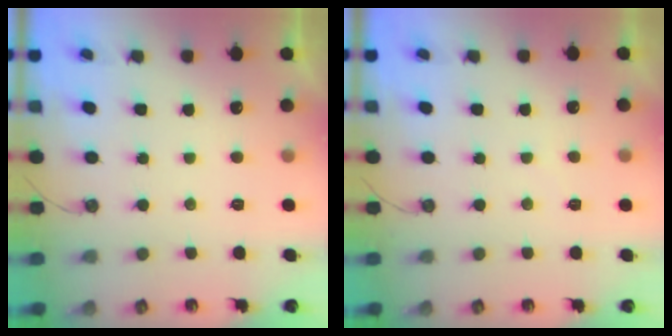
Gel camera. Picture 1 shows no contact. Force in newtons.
{"total": 2.4, "press": 2.4, "slide": 0.4}